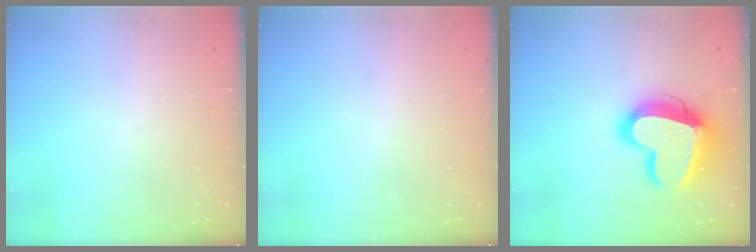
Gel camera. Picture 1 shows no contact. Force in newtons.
{"total": 0.6, "press": 0.6, "slide": 0.2}
{"total": 19.4, "press": 19.3, "slide": 1.7}